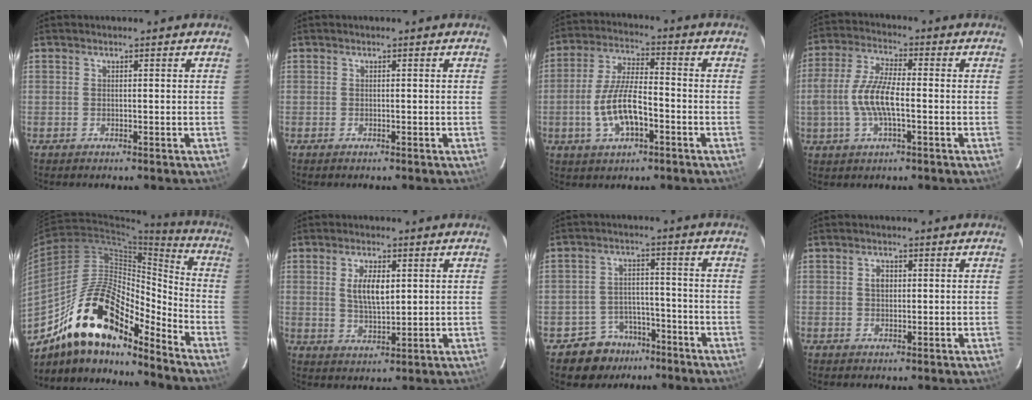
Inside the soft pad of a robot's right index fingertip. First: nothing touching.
{"total": 0.0}
{"total": 10.8, "force": [-3.5, 4.2, 9.3], "torque": [-0.189, 0.001, -0.061]}
{"total": 9.9, "force": [-1.7, 3.4, 9.1], "torque": [-0.193, 0.006, -0.035]}
{"total": 19.8, "force": [-14.3, 6.8, 11.8], "torque": [-0.205, 0.008, -0.267]}
{"total": 6.2, "force": [1.6, 2.7, 5.3], "torque": [-0.097, 0.001, 0.034]}
{"total": 7.3, "force": [-5.1, 5.3, 0.3], "torque": [-0.019, 0.028, -0.072]}
{"total": 2.0, "force": [0.4, 1.5, 1.2], "torque": [-0.019, 0.007, 0.006]}